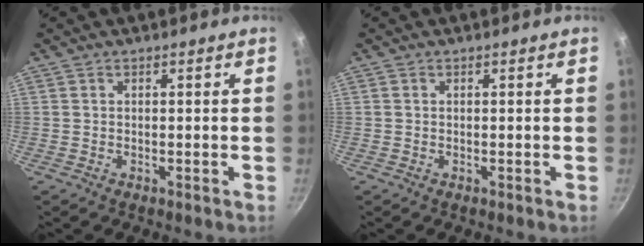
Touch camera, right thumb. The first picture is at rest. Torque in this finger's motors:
{"motor_torque": [0.09, -0.02, -0.34, 0.21, 0.04]}